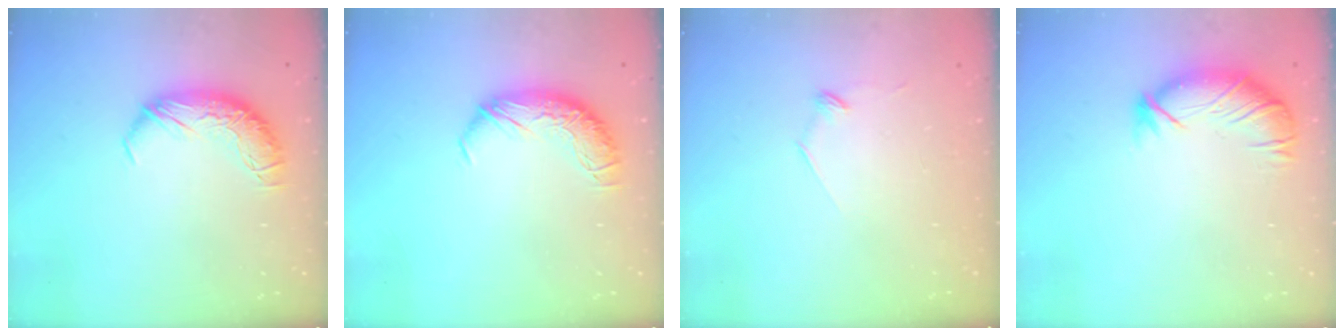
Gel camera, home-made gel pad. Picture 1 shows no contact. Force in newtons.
{"total": 0.0}
{"total": 8.0, "press": 8.0, "slide": 0.6}
{"total": 2.8, "press": 2.4, "slide": 1.4}